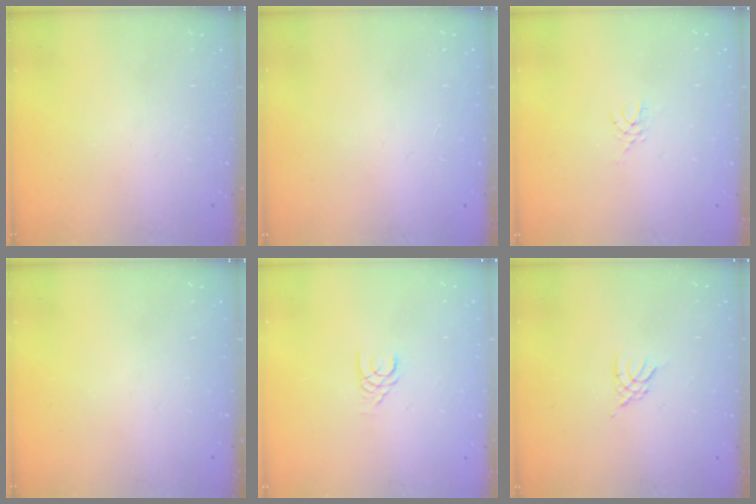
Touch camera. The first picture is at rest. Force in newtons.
{"total": 0.8, "press": 0.8, "slide": 0.2}
{"total": 4.1, "press": 4.0, "slide": 0.5}
{"total": 0.0}
{"total": 3.3, "press": 3.3, "slide": 0.3}
{"total": 2.4, "press": 2.3, "slide": 0.5}